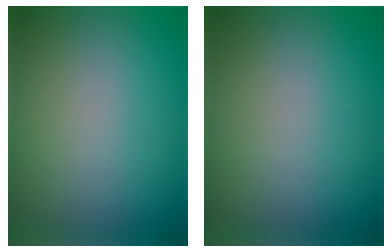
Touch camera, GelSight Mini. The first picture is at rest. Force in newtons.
{"total": 0.0}